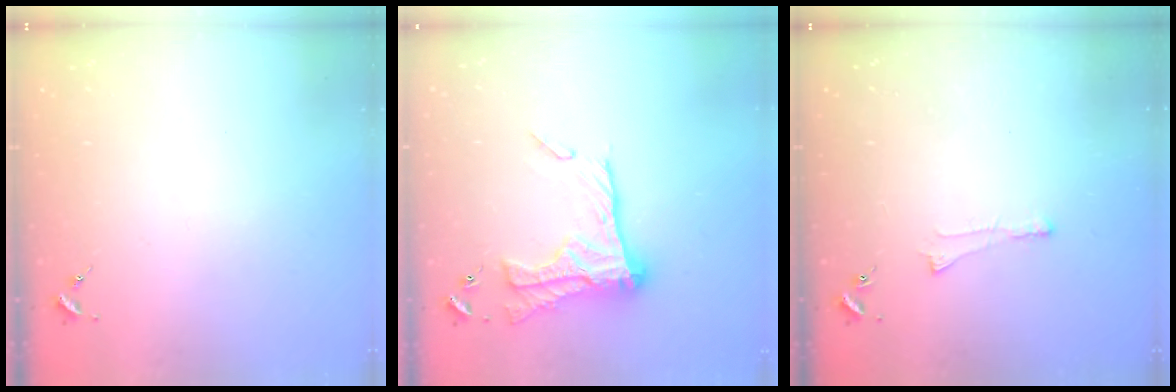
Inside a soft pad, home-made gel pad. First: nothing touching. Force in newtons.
{"total": 18.9, "press": 18.9, "slide": 1.2}
{"total": 4.3, "press": 4.3, "slide": 0.5}